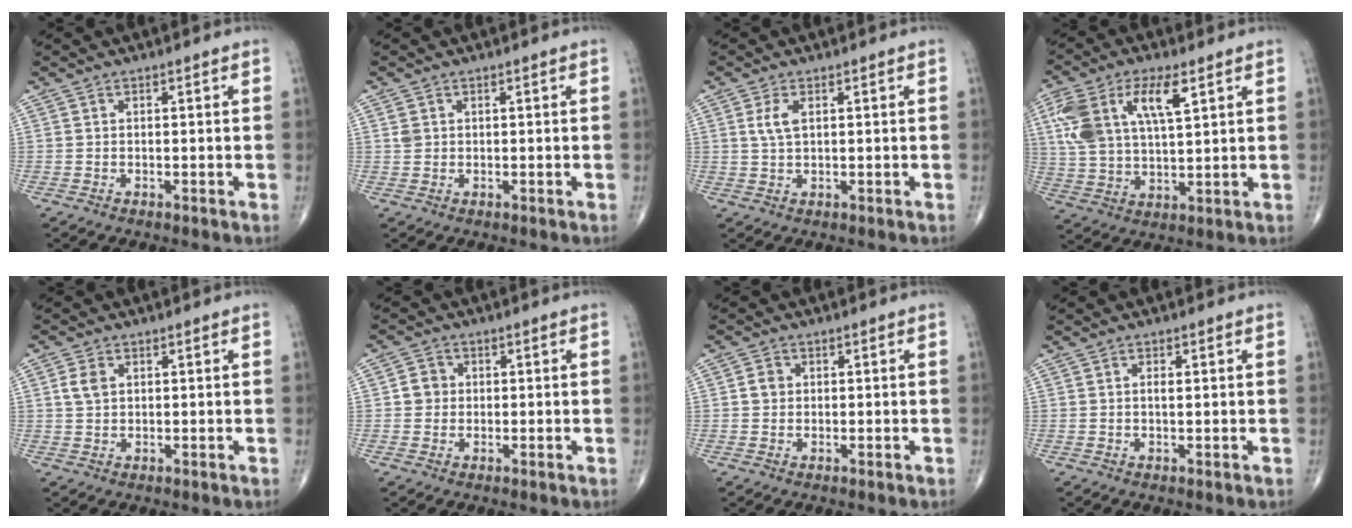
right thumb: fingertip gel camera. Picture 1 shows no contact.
{"total": 1.4, "force": [0.5, 1.2, 0.6], "torque": [-0.007, 0.000, 0.011]}
{"total": 3.3, "force": [1.0, 1.5, 2.7], "torque": [-0.060, 0.002, 0.021]}
{"total": 14.8, "force": [5.8, 6.4, 12.0], "torque": [-0.243, 0.000, 0.111]}
{"total": 3.2, "force": [0.9, 2.2, 2.1], "torque": [-0.038, 0.001, 0.019]}
{"total": 3.3, "force": [0.2, 3.1, 1.1], "torque": [-0.001, 0.005, -0.002]}
{"total": 2.2, "force": [0.2, 2.0, 1.0], "torque": [-0.008, 0.003, 0.002]}
{"total": 1.4, "force": [0.4, 0.5, 1.3], "torque": [-0.023, 0.003, 0.004]}